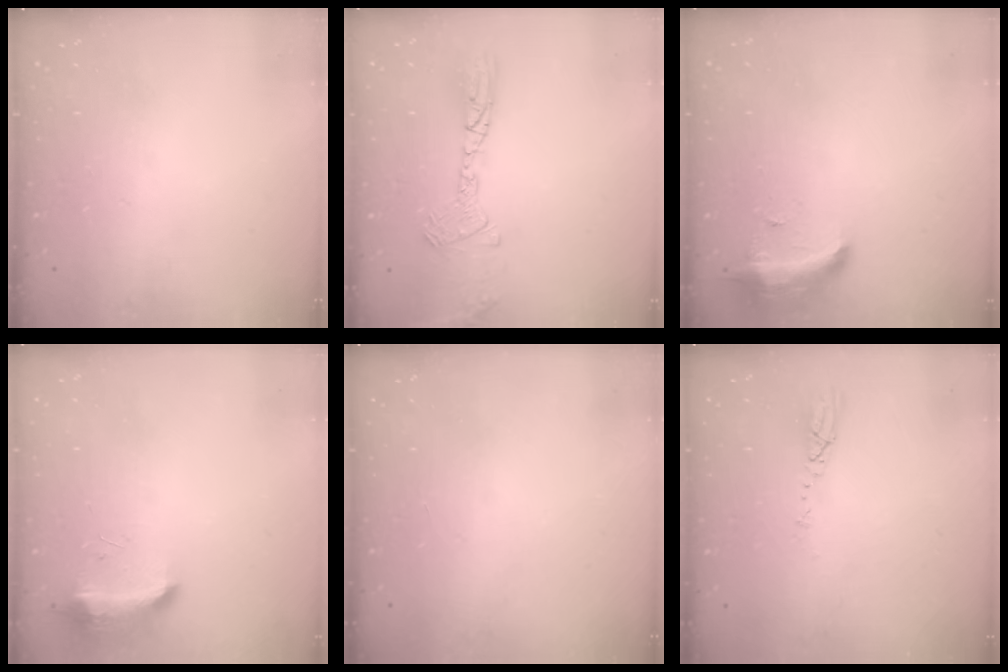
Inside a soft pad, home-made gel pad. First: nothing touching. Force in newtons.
{"total": 13.0, "press": 12.6, "slide": 3.3}
{"total": 12.2, "press": 9.7, "slide": 7.4}
{"total": 14.4, "press": 9.5, "slide": 10.8}
{"total": 0.0}
{"total": 3.7, "press": 3.7, "slide": 0.4}